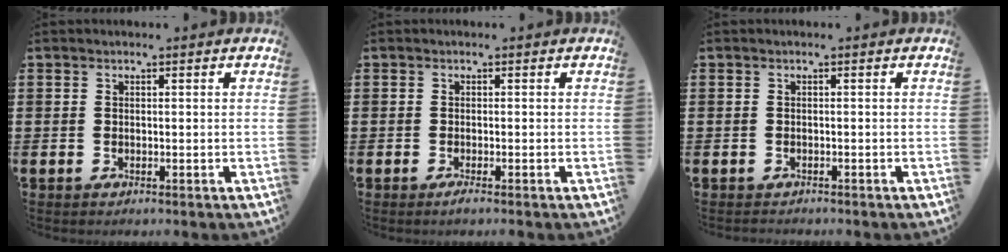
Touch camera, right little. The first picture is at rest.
{"total": 1.0, "force": [-0.6, 0.1, 0.8], "torque": [-0.014, -0.003, -0.011]}
{"total": 0.5, "force": [-0.5, 0.0, -0.1], "torque": [0.000, -0.001, -0.012]}